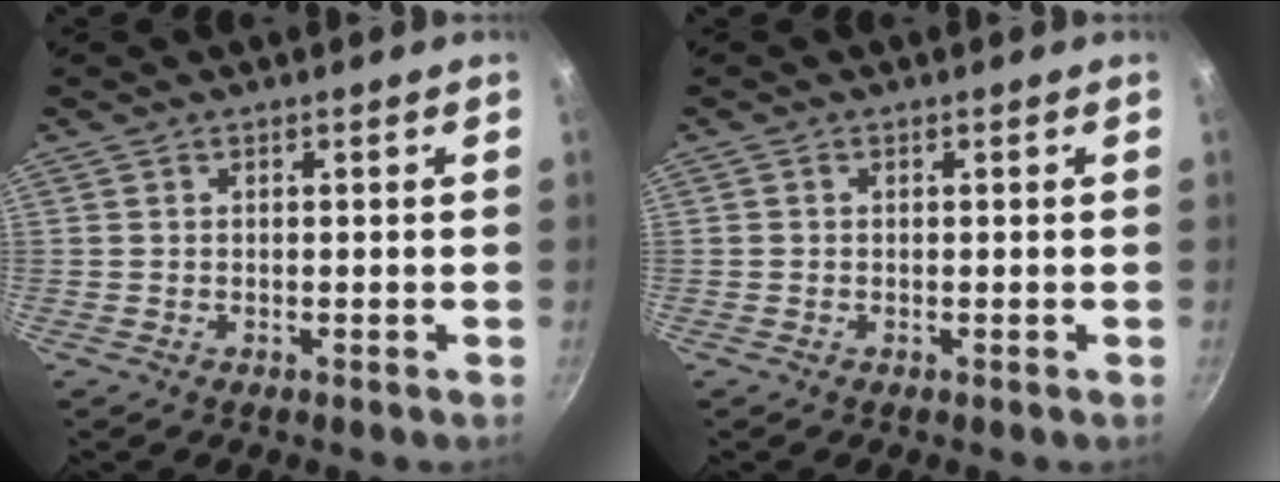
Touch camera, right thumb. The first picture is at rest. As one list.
[{"total": 0.0}]